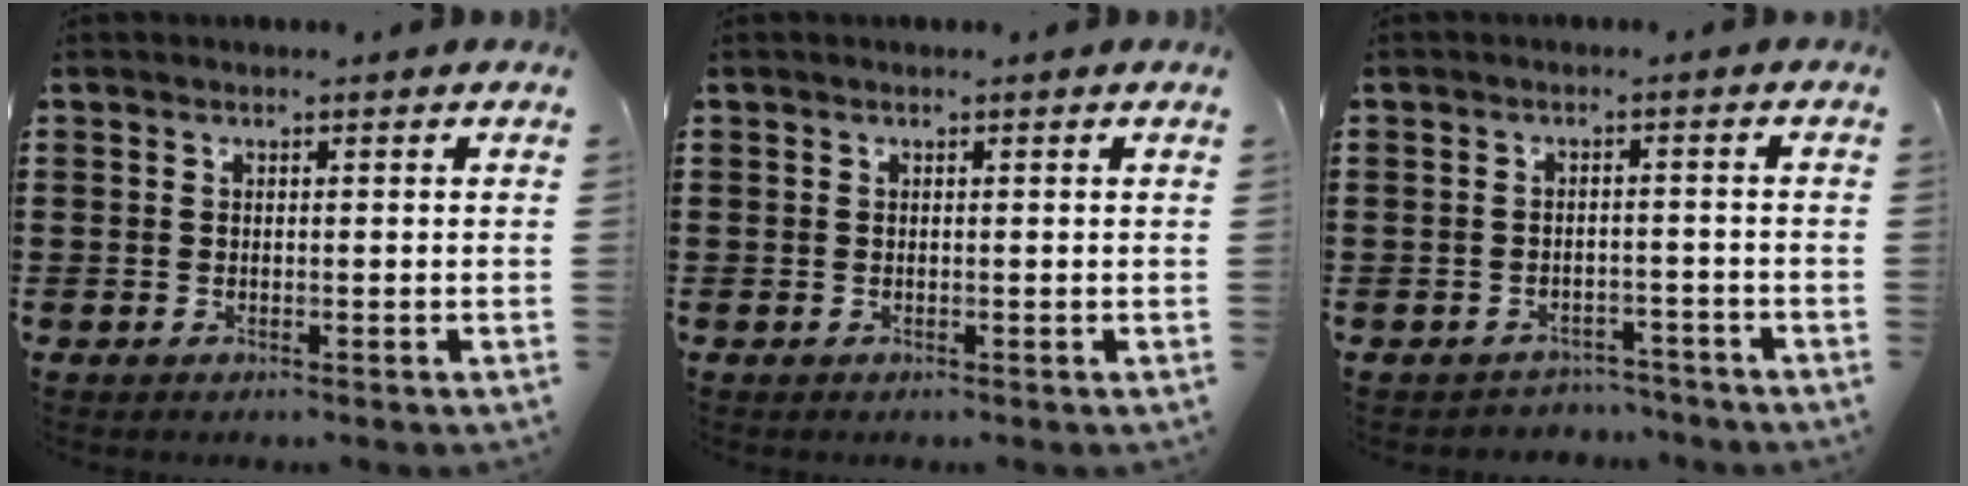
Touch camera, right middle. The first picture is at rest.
{"total": 0.0}
{"total": 2.6, "force": [-2.5, 0.5, -0.2], "torque": [-0.005, 0.002, -0.057]}